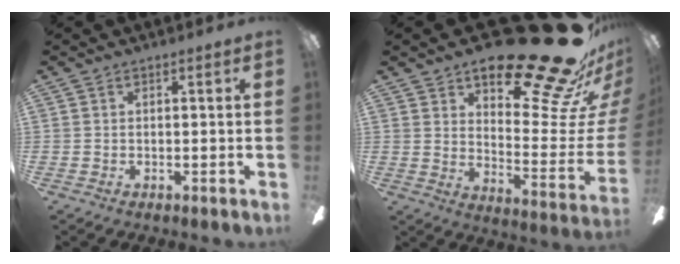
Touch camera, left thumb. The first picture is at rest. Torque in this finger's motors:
{"motor_torque": [1.32, 1.33, 1.43, -1.34, 0.11]}